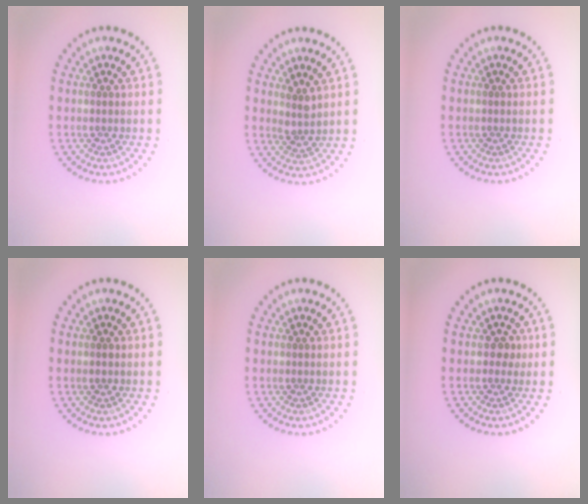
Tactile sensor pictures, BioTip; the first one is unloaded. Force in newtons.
{"total": 1.8, "press": 1.3, "slide": 1.2}
{"total": 0.0}
{"total": 0.7, "press": 0.7, "slide": 0.1}
{"total": 0.0}
{"total": 1.0, "press": 0.9, "slide": 0.5}